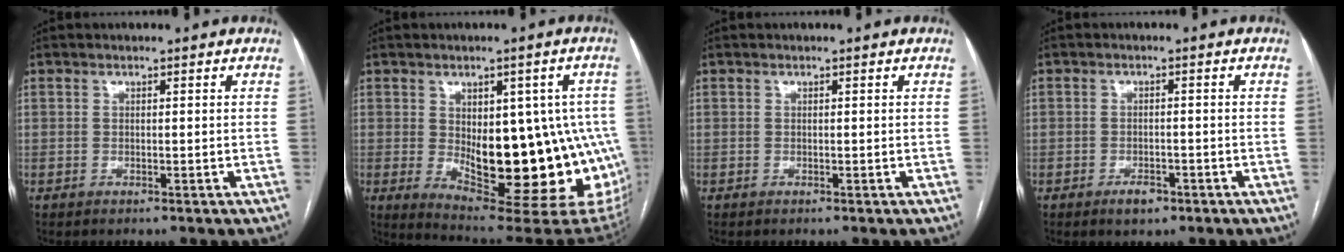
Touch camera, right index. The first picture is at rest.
{"total": 21.9, "force": [-3.0, 9.3, 19.6], "torque": [-0.185, 0.006, -0.010]}
{"total": 0.0}
{"total": 2.6, "force": [-1.7, 1.5, 1.4], "torque": [-0.020, 0.003, -0.020]}